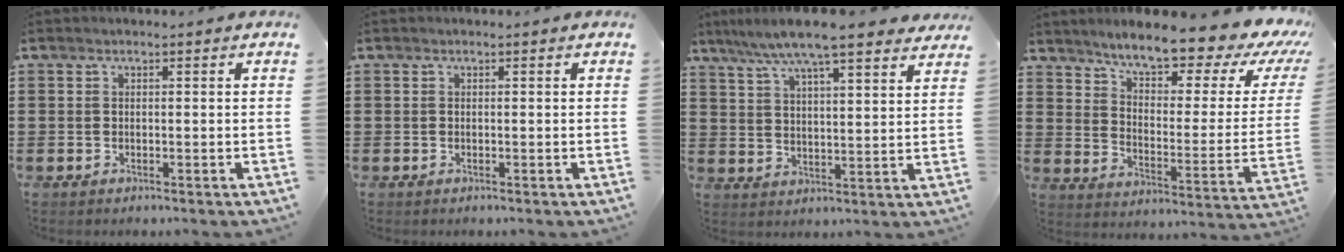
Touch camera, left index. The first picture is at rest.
{"total": 0.0}
{"total": 8.2, "force": [6.9, 0.5, 4.4], "torque": [-0.108, -0.021, 0.121]}
{"total": 10.0, "force": [8.8, 1.5, 4.5], "torque": [-0.092, -0.071, 0.144]}